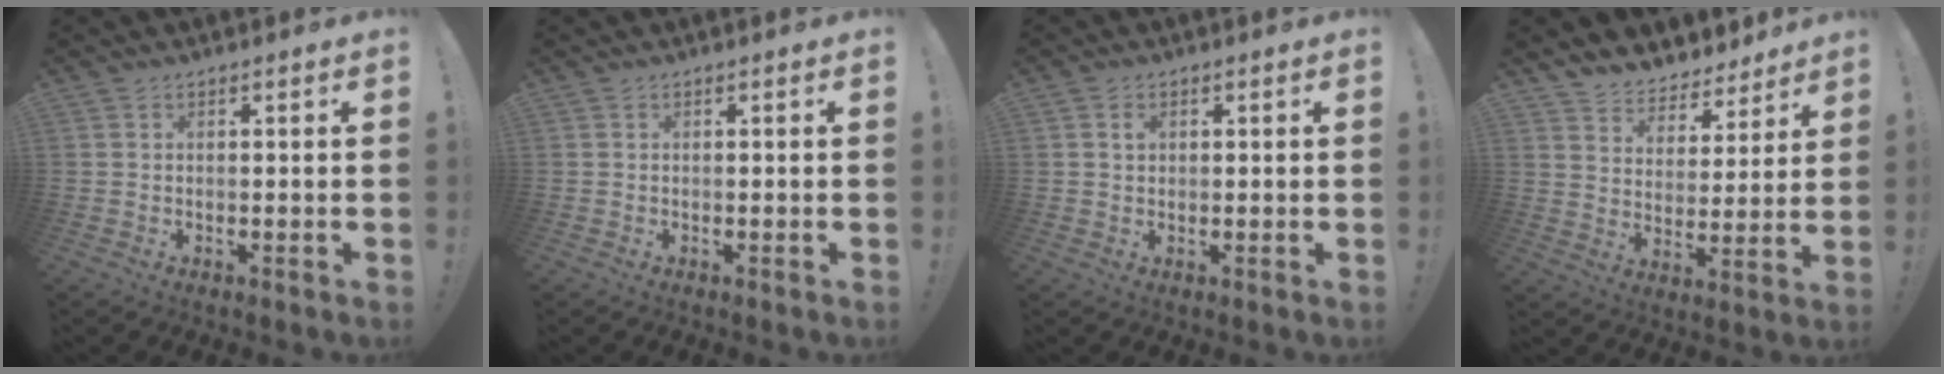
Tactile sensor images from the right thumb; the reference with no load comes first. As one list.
[{"total": 0.0}, {"total": 0.8, "force": [0.5, 0.5, 0.3], "torque": [-0.007, 0.002, 0.009]}, {"total": 6.6, "force": [5.5, 3.6, 0.6], "torque": [-0.014, -0.058, 0.107]}]